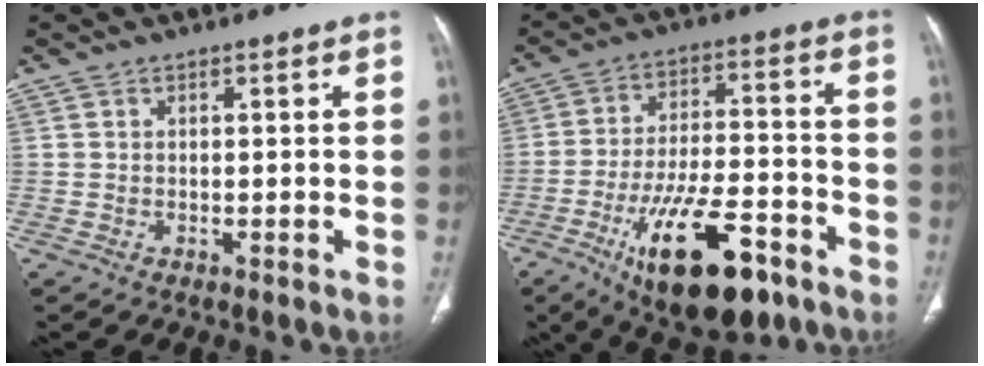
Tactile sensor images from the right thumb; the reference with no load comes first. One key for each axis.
{"total": 19.1, "fx": -10.1, "fy": 7.9, "fz": 14.2, "tx": -0.228, "ty": 0.049, "tz": -0.153}